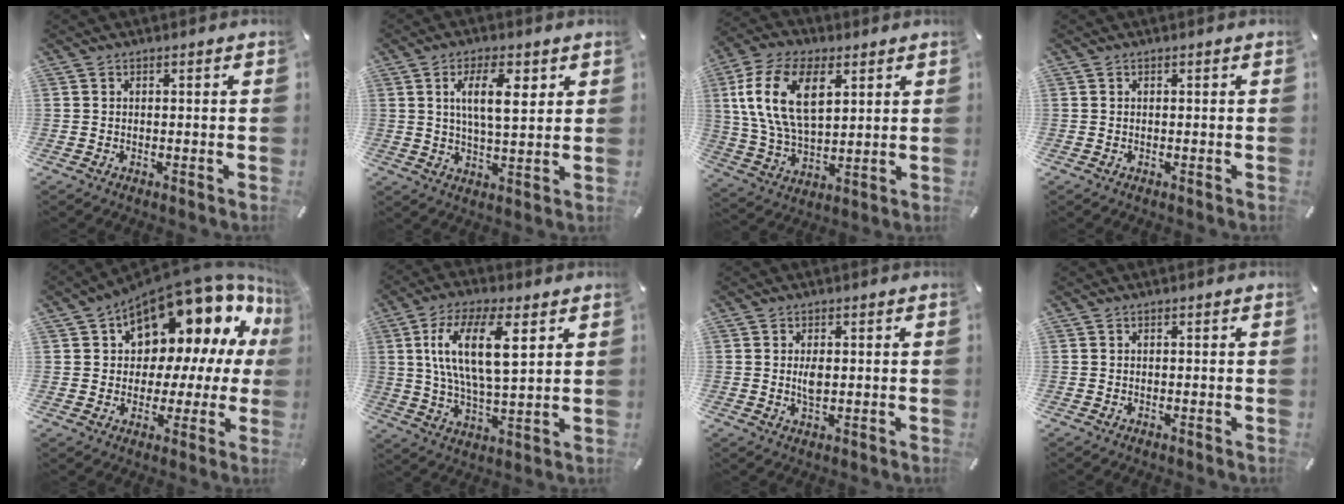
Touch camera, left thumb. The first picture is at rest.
{"total": 9.7, "force": [3.7, 3.6, 8.2], "torque": [-0.137, -0.005, 0.057]}
{"total": 15.6, "force": [5.5, 8.9, 11.6], "torque": [-0.277, -0.001, 0.096]}
{"total": 0.0}
{"total": 16.4, "force": [9.8, 9.3, 9.4], "torque": [-0.125, -0.096, 0.164]}
{"total": 14.8, "force": [5.5, 5.7, 12.5], "torque": [-0.237, 0.003, 0.092]}
{"total": 3.1, "force": [0.4, 1.3, 2.7], "torque": [-0.055, -0.003, 0.001]}
{"total": 0.0}